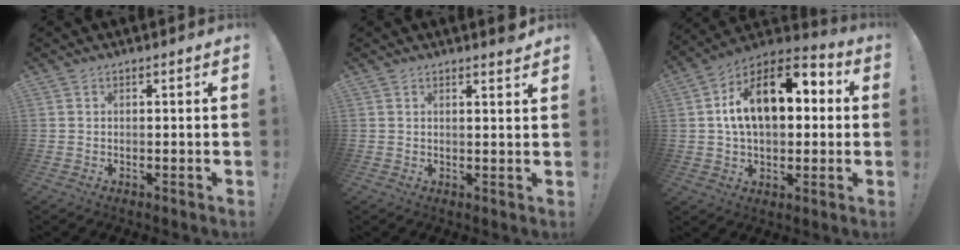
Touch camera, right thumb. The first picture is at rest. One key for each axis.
{"total": 2.3, "fx": 2.0, "fy": -0.5, "fz": 1.0, "tx": -0.001, "ty": -0.021, "tz": 0.031}
{"total": 17.7, "fx": 3.9, "fy": 10.4, "fz": 13.7, "tx": -0.217, "ty": 0.000, "tz": 0.065}